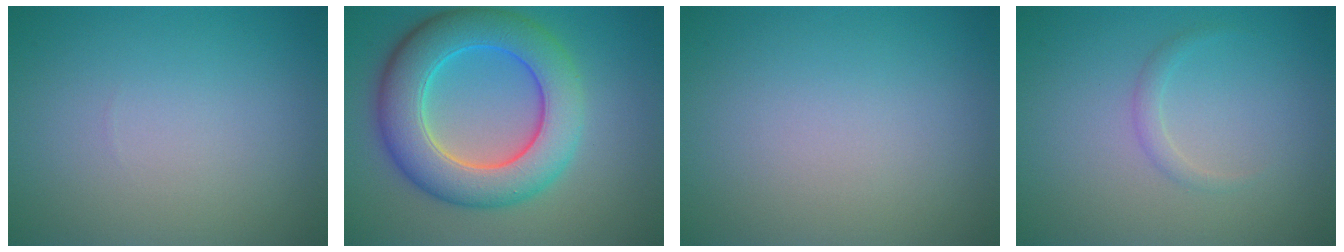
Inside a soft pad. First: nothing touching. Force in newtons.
{"total": 8.9, "press": 8.9, "slide": 0.4}
{"total": 0.0}
{"total": 1.0, "press": 1.0, "slide": 0.0}